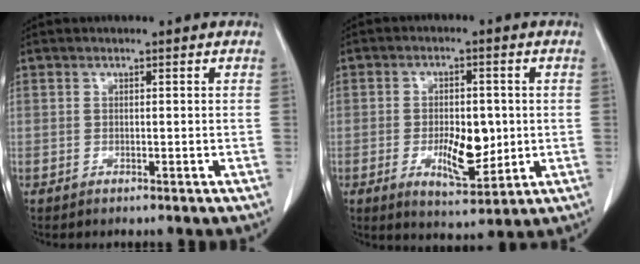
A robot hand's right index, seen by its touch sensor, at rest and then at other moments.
{"total": 8.0, "force": [-1.1, 3.3, 7.2], "torque": [-0.116, -0.006, -0.009]}